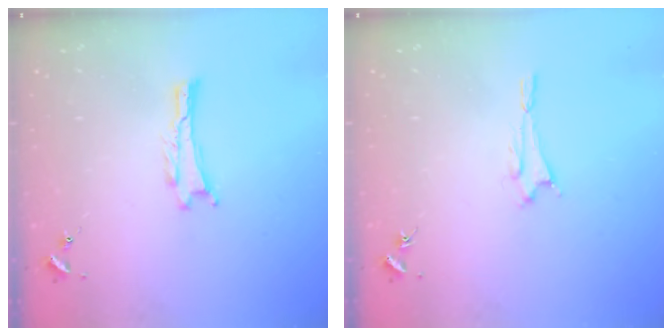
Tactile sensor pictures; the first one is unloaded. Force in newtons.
{"total": 1.6, "press": 1.6, "slide": 0.1}